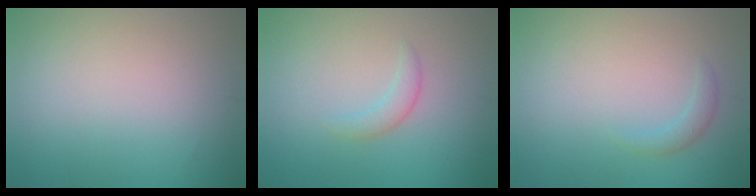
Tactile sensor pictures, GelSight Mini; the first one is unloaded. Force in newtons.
{"total": 1.4, "press": 1.4, "slide": 0.2}
{"total": 1.1, "press": 1.1, "slide": 0.1}